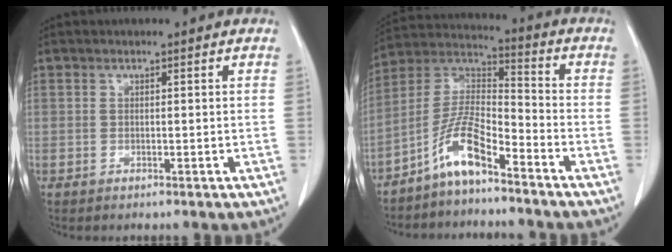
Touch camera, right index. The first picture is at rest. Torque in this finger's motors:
{"motor_torque": [1.07, -1.07, 0.33, 0.16]}